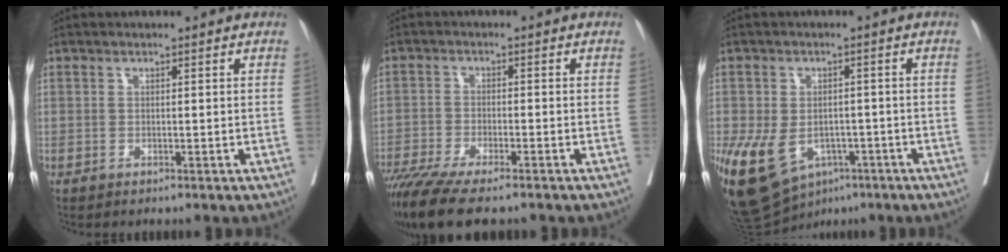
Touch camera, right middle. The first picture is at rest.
{"total": 11.6, "force": [-9.2, 2.0, 6.8], "torque": [-0.110, -0.023, -0.151]}
{"total": 13.8, "force": [-6.4, 9.4, 7.8], "torque": [-0.173, -0.001, -0.090]}